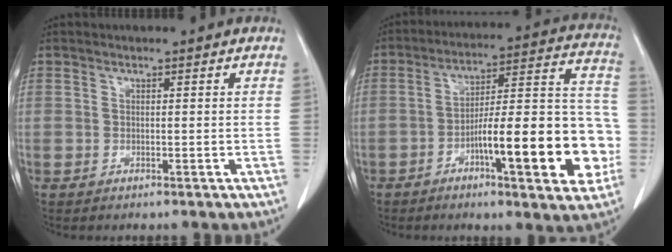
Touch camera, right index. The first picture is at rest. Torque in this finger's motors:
{"motor_torque": [1.77, -0.37, 0.65, 0.18]}